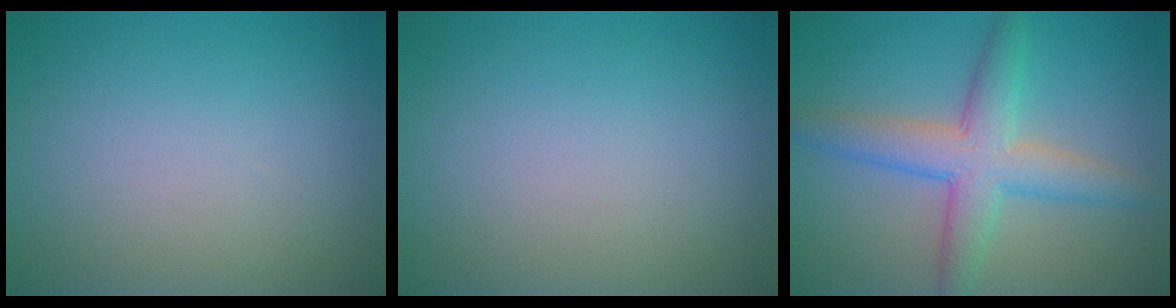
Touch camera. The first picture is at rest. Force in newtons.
{"total": 0.0}
{"total": 5.2, "press": 5.2, "slide": 0.2}